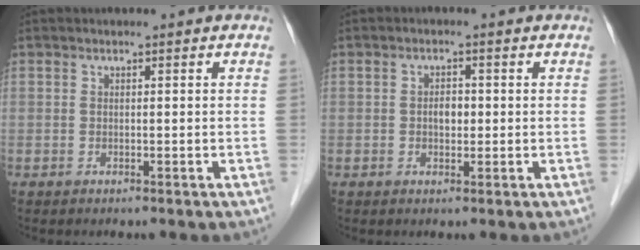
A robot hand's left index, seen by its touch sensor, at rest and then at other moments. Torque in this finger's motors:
{"motor_torque": [0.06, 0.01, 0.01, 0.02]}